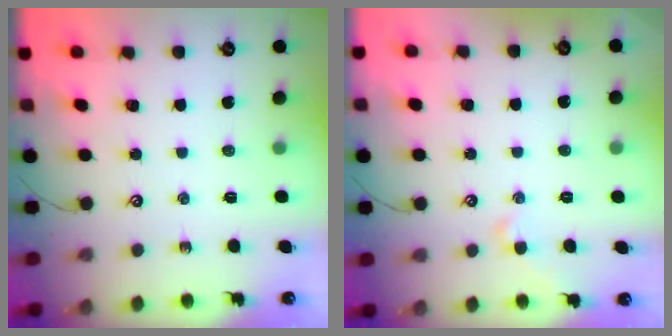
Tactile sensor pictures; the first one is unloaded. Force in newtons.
{"total": 1.0, "press": 1.0, "slide": 0.4}